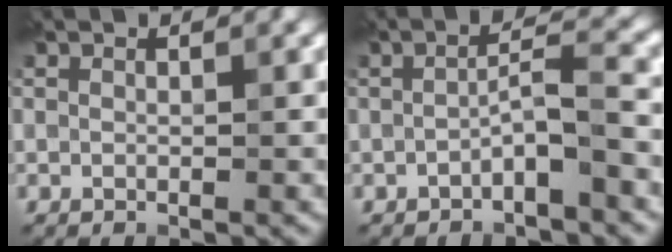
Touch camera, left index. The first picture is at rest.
{"total": 2.6, "force": [-1.2, 0.2, 2.3], "torque": [-0.040, 0.016, -0.026]}